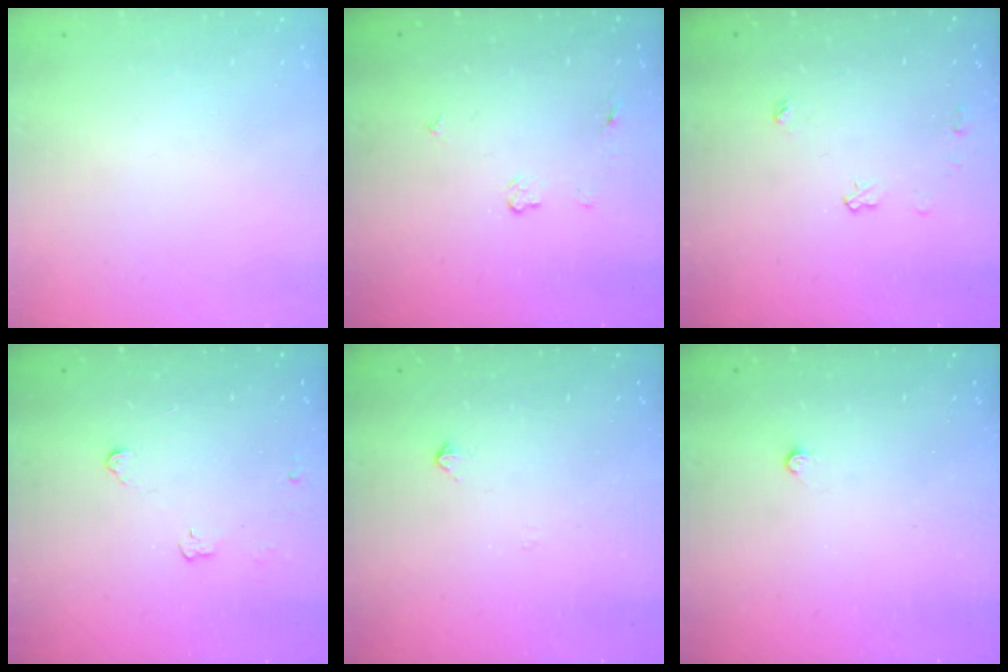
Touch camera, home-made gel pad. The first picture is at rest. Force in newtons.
{"total": 4.3, "press": 4.3, "slide": 0.5}
{"total": 4.0, "press": 3.9, "slide": 0.5}
{"total": 2.9, "press": 2.9, "slide": 0.4}
{"total": 2.4, "press": 2.4, "slide": 0.5}
{"total": 2.0, "press": 1.9, "slide": 0.3}